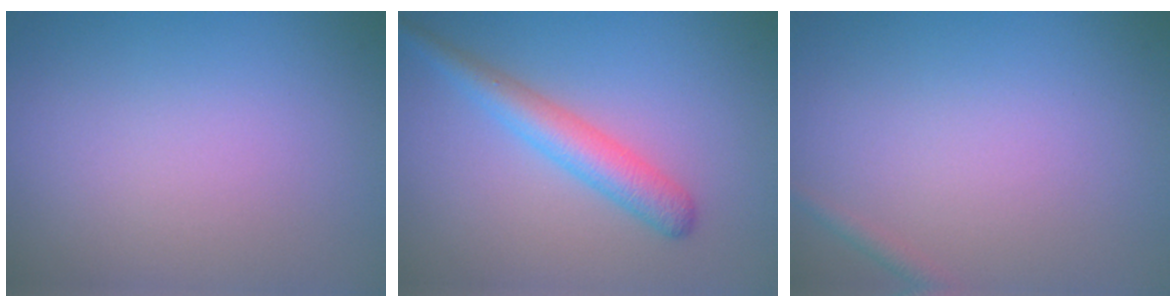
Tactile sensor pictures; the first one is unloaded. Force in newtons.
{"total": 3.4, "press": 3.4, "slide": 0.1}
{"total": 0.8, "press": 0.8, "slide": 0.1}